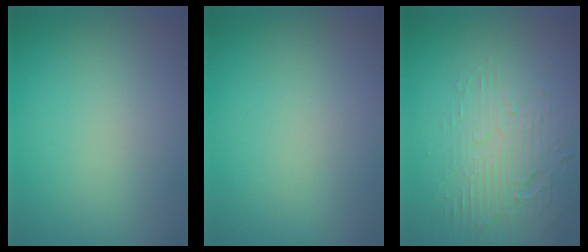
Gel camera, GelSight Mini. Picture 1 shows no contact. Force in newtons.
{"total": 0.0}
{"total": 3.8, "press": 3.4, "slide": 1.8}